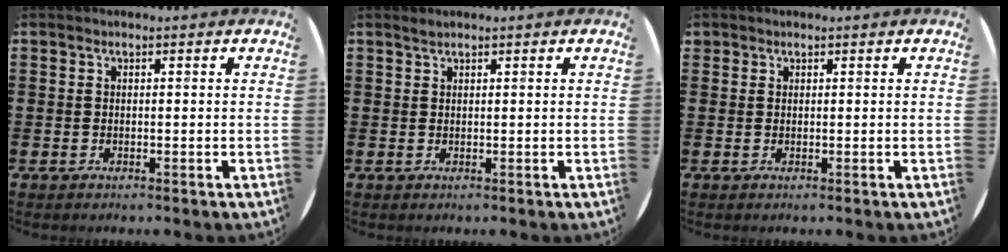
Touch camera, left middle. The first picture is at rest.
{"total": 0.6, "force": [0.6, 0.0, 0.2], "torque": [-0.004, -0.001, 0.012]}
{"total": 0.6, "force": [0.5, 0.2, -0.1], "torque": [0.002, 0.004, 0.010]}